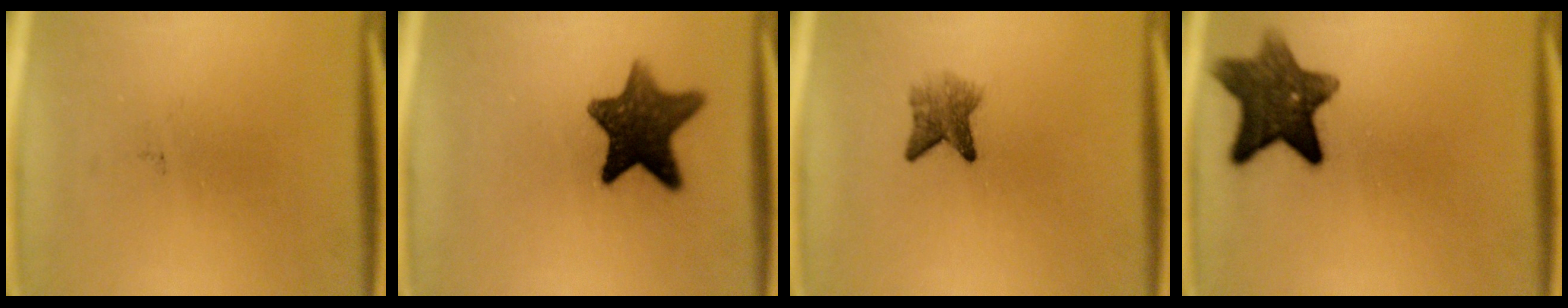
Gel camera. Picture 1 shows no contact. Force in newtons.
{"total": 11.4}
{"total": 3.6}
{"total": 10.1}